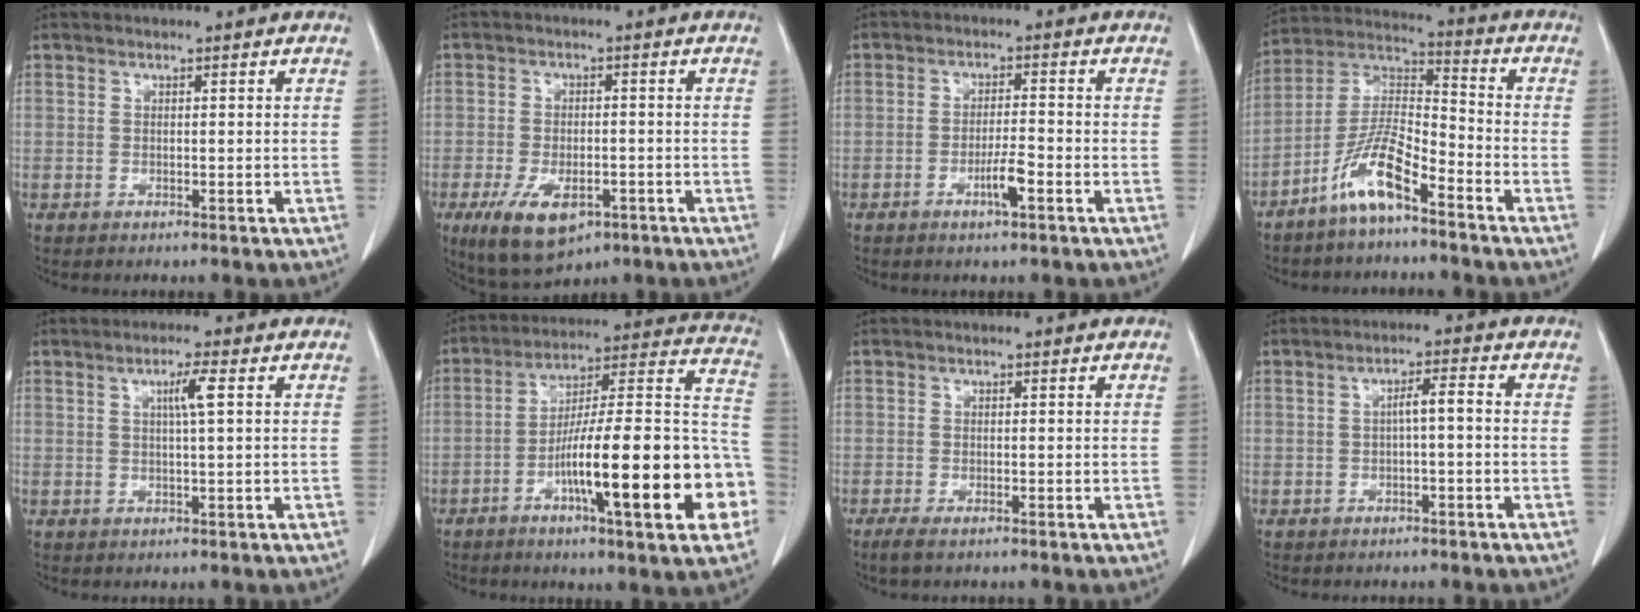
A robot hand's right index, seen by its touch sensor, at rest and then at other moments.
{"total": 8.9, "force": [-4.4, 4.2, 6.5], "torque": [-0.116, -0.013, -0.063]}
{"total": 3.8, "force": [-1.8, 0.3, 3.3], "torque": [-0.061, -0.003, -0.034]}
{"total": 9.8, "force": [-6.3, 1.7, 7.4], "torque": [-0.158, 0.003, -0.126]}
{"total": 3.3, "force": [0.9, -0.3, 3.1], "torque": [-0.056, 0.000, 0.014]}
{"total": 24.0, "force": [-8.0, 2.9, 22.4], "torque": [-0.276, 0.014, -0.119]}
{"total": 1.8, "force": [-0.9, 0.2, 1.5], "torque": [-0.033, -0.008, -0.016]}
{"total": 2.9, "force": [-0.3, 0.3, 2.9], "torque": [-0.047, 0.009, -0.005]}